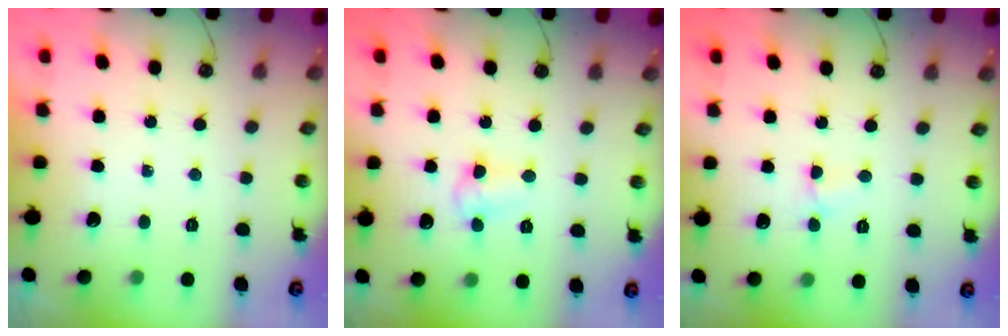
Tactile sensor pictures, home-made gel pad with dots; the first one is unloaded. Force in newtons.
{"total": 5.3, "press": 5.2, "slide": 0.6}
{"total": 2.4, "press": 2.4, "slide": 0.4}